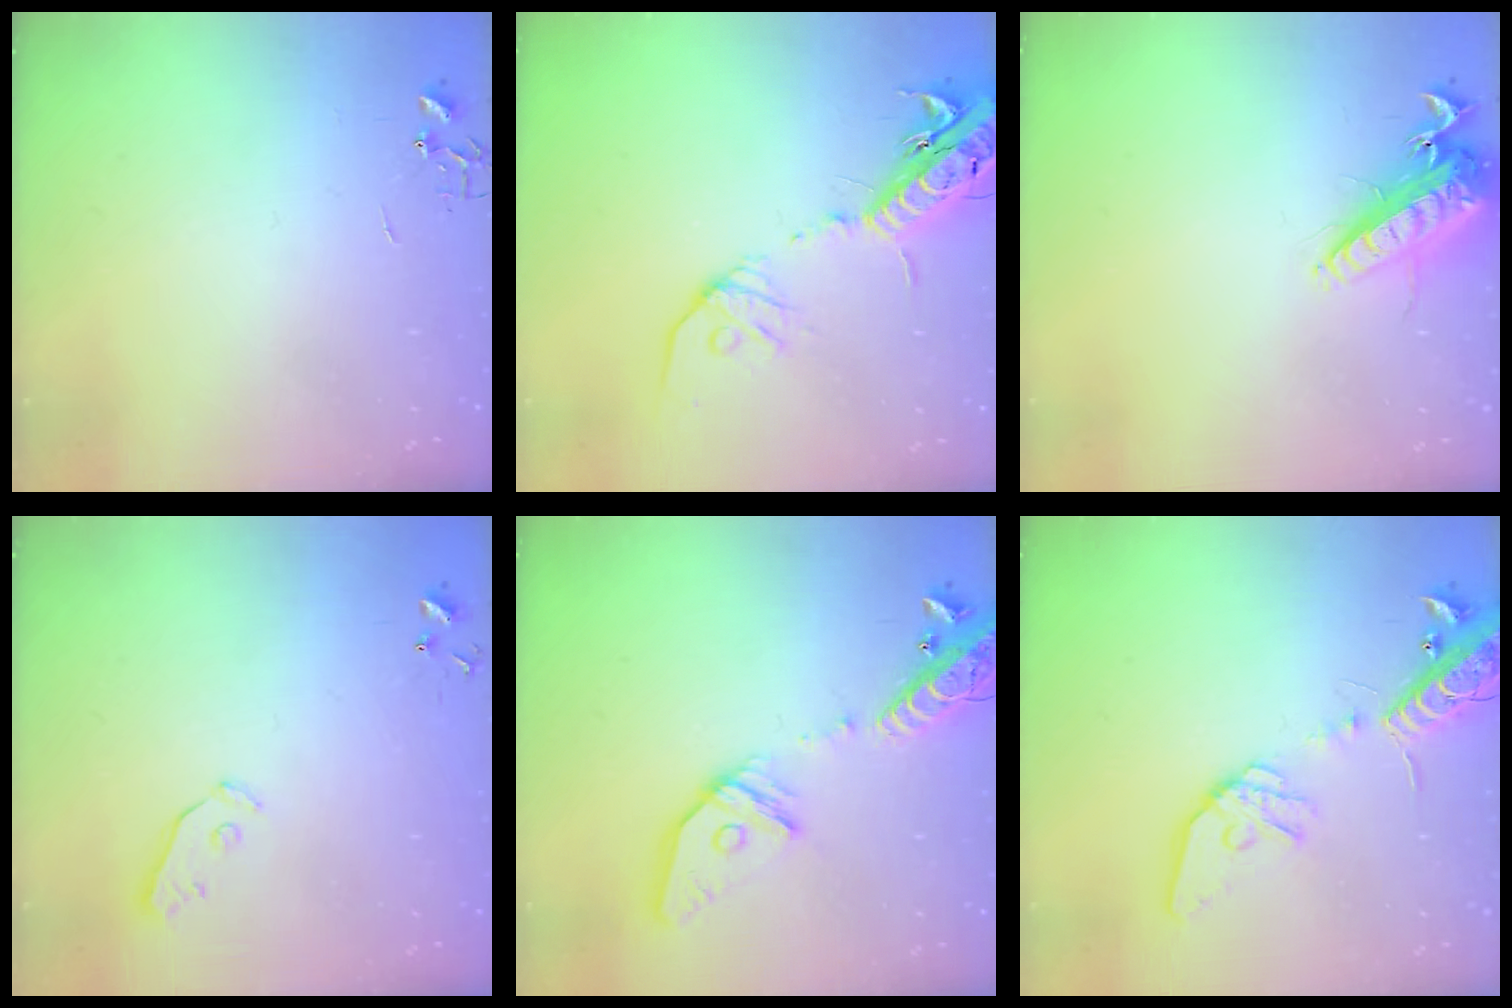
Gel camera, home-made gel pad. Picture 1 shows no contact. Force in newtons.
{"total": 17.9, "press": 17.4, "slide": 4.3}
{"total": 14.6, "press": 14.4, "slide": 2.8}
{"total": 3.8, "press": 3.8, "slide": 0.4}
{"total": 18.3, "press": 17.9, "slide": 3.6}
{"total": 18.9, "press": 18.6, "slide": 3.4}